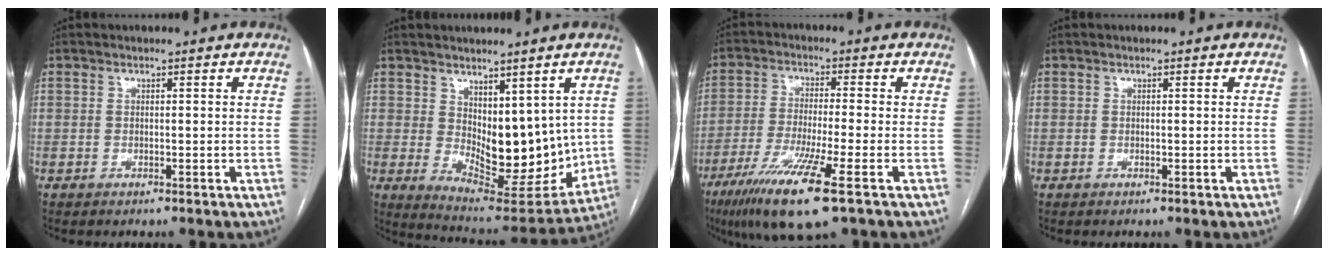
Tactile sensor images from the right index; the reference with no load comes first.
{"total": 14.0, "force": [1.8, 7.0, 11.9], "torque": [-0.167, -0.019, 0.057]}
{"total": 12.2, "force": [-6.7, 0.0, 10.2], "torque": [-0.200, -0.032, -0.120]}
{"total": 0.0}